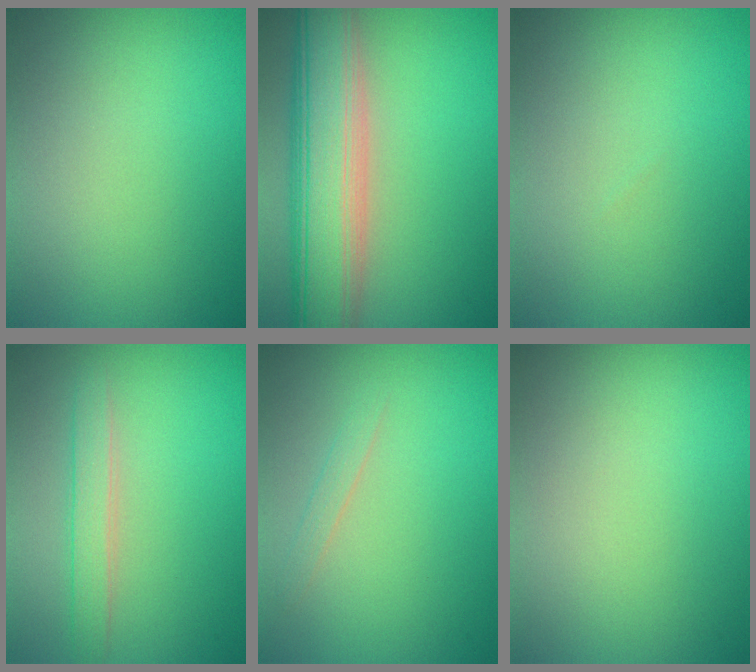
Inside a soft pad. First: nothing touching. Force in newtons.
{"total": 9.3, "press": 9.3, "slide": 0.9}
{"total": 0.0}
{"total": 2.1, "press": 2.1, "slide": 0.1}
{"total": 0.9, "press": 0.9, "slide": 0.0}
{"total": 0.0}